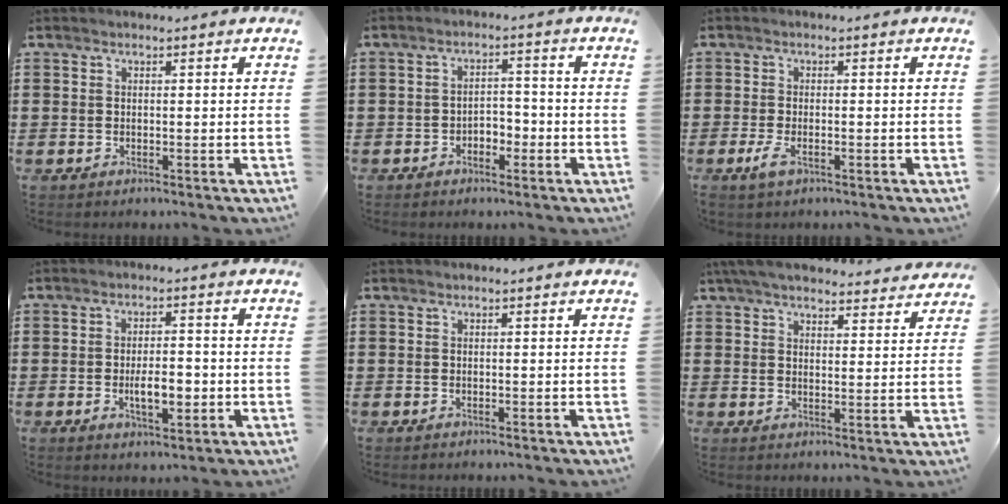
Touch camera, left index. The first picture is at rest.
{"total": 2.5, "force": [-1.8, 1.4, 0.8], "torque": [-0.022, 0.006, -0.041]}
{"total": 2.6, "force": [-1.1, 0.8, 2.2], "torque": [-0.058, -0.008, -0.025]}
{"total": 5.2, "force": [-1.2, 2.3, 4.5], "torque": [-0.071, 0.002, -0.023]}
{"total": 0.0}
{"total": 5.7, "force": [5.3, 0.9, 2.0], "torque": [-0.056, -0.019, 0.097]}